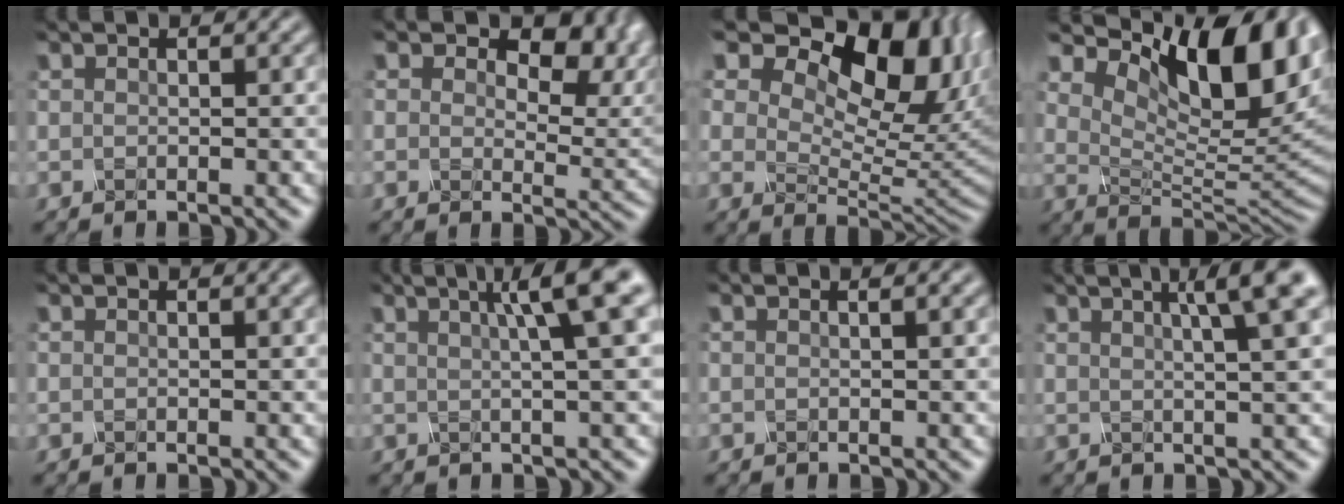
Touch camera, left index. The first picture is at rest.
{"total": 9.5, "force": [4.0, 5.7, 6.4], "torque": [-0.074, -0.004, 0.057]}
{"total": 14.5, "force": [7.6, 8.0, 9.4], "torque": [-0.139, 0.024, 0.108]}
{"total": 11.7, "force": [5.6, 5.1, 8.9], "torque": [-0.134, 0.002, 0.093]}
{"total": 0.9, "force": [0.5, 0.3, 0.7], "torque": [-0.008, 0.002, 0.005]}
{"total": 6.4, "force": [2.1, 1.2, 5.9], "torque": [-0.058, 0.027, 0.021]}
{"total": 1.4, "force": [0.6, 0.5, 1.1], "torque": [-0.010, 0.001, -0.004]}
{"total": 6.6, "force": [3.0, 1.7, 5.7], "torque": [-0.050, 0.032, 0.016]}